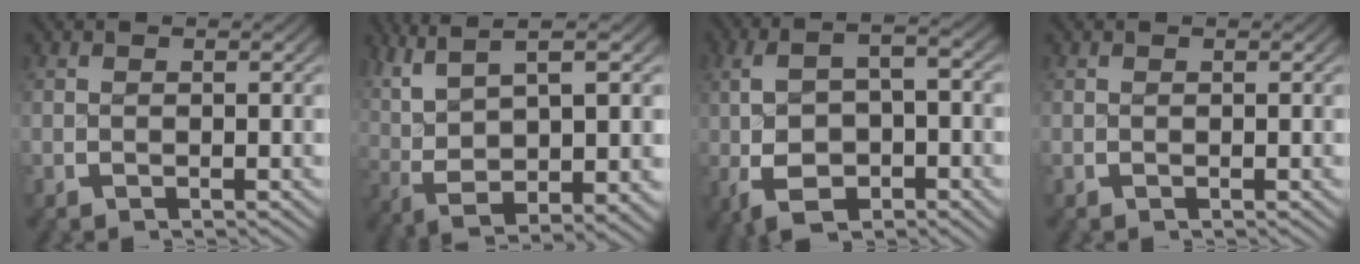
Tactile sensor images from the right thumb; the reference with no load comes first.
{"total": 10.4, "force": [2.3, 5.7, 8.4], "torque": [-0.172, -0.019, 0.058]}
{"total": 7.1, "force": [-0.8, 3.8, 5.9], "torque": [-0.109, -0.004, -0.002]}
{"total": 0.0}